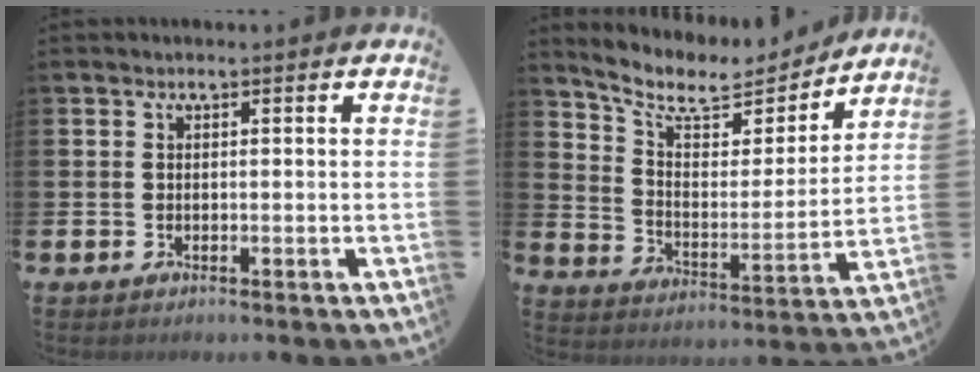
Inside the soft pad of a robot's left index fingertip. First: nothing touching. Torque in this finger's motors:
{"motor_torque": [1.04, -1.10, 0.66, 0.19]}